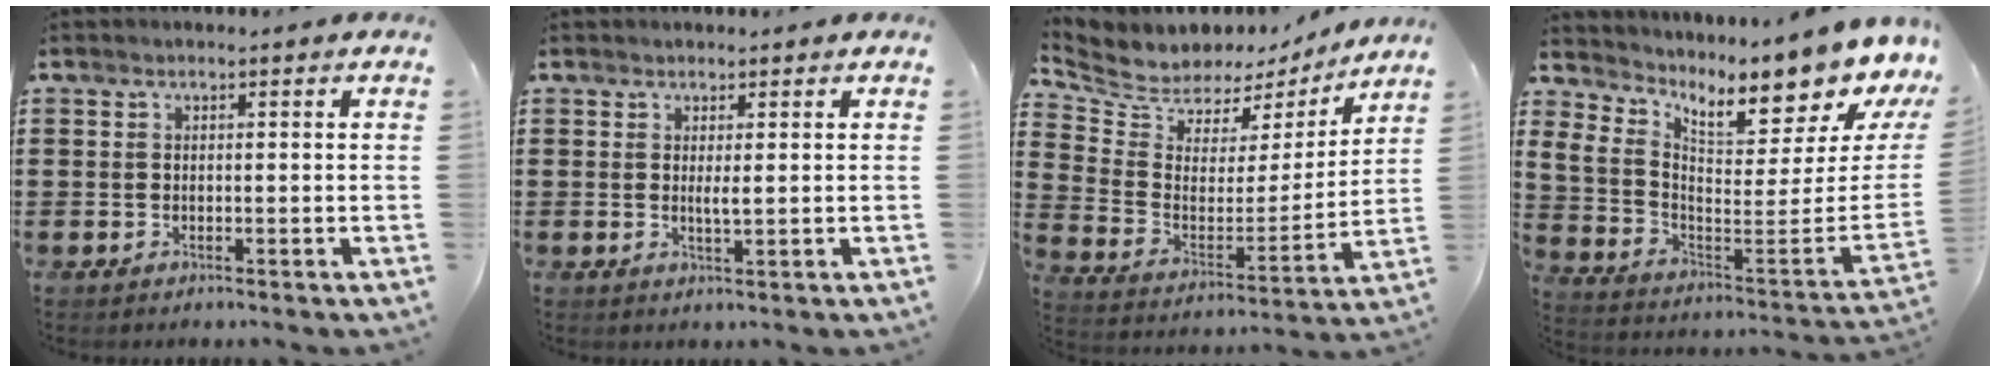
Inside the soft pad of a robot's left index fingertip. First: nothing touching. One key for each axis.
{"total": 1.6, "fx": 0.5, "fy": 0.2, "fz": 1.6, "tx": -0.031, "ty": -0.001, "tz": 0.008}
{"total": 6.2, "fx": 5.7, "fy": 2.3, "fz": -0.4, "tx": -0.038, "ty": -0.047, "tz": 0.099}
{"total": 7.2, "fx": 5.4, "fy": 1.9, "fz": 4.3, "tx": -0.090, "ty": -0.066, "tz": 0.082}